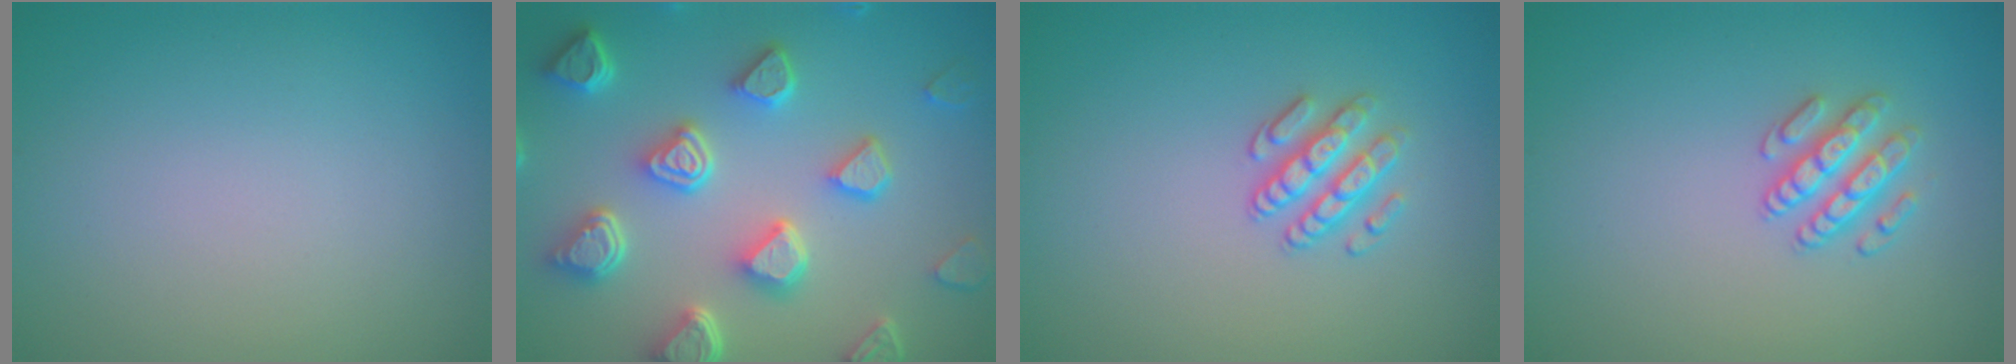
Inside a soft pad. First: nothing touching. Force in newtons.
{"total": 7.3, "press": 5.8, "slide": 4.4}
{"total": 2.5, "press": 2.3, "slide": 0.9}
{"total": 2.5, "press": 2.5, "slide": 0.4}